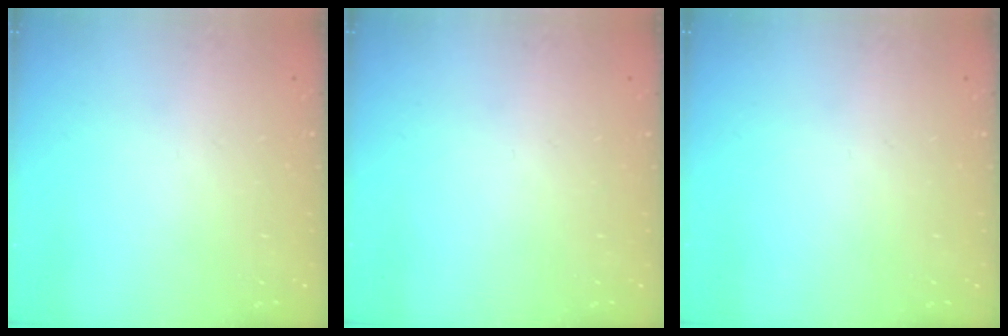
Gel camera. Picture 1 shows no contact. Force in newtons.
{"total": 0.0}
{"total": 0.0}